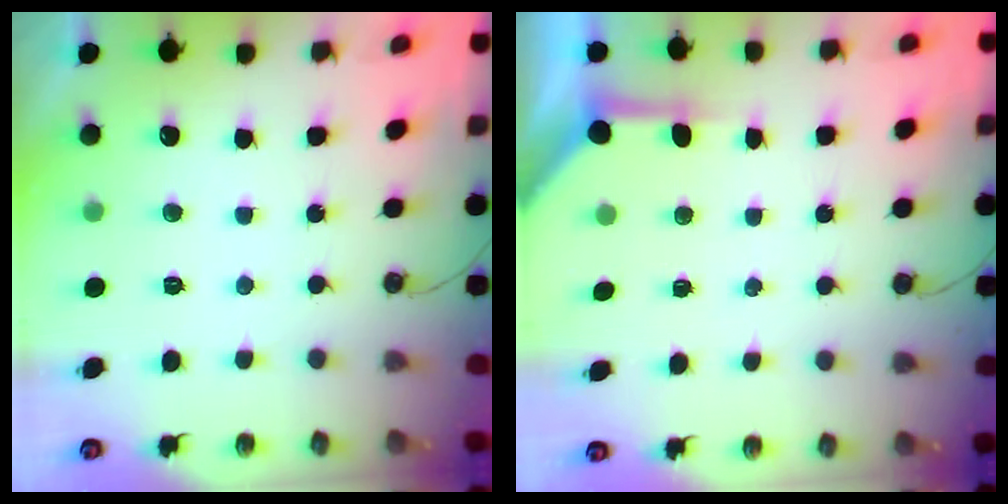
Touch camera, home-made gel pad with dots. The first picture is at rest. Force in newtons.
{"total": 3.9, "press": 3.8, "slide": 0.4}